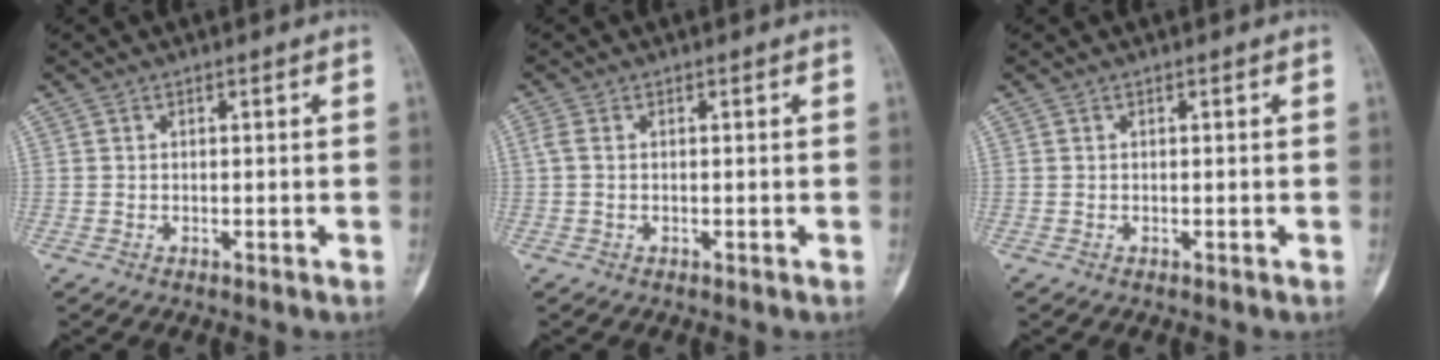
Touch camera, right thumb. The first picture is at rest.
{"total": 1.4, "force": [0.1, 0.7, 1.2], "torque": [-0.036, 0.001, 0.002]}
{"total": 0.0}